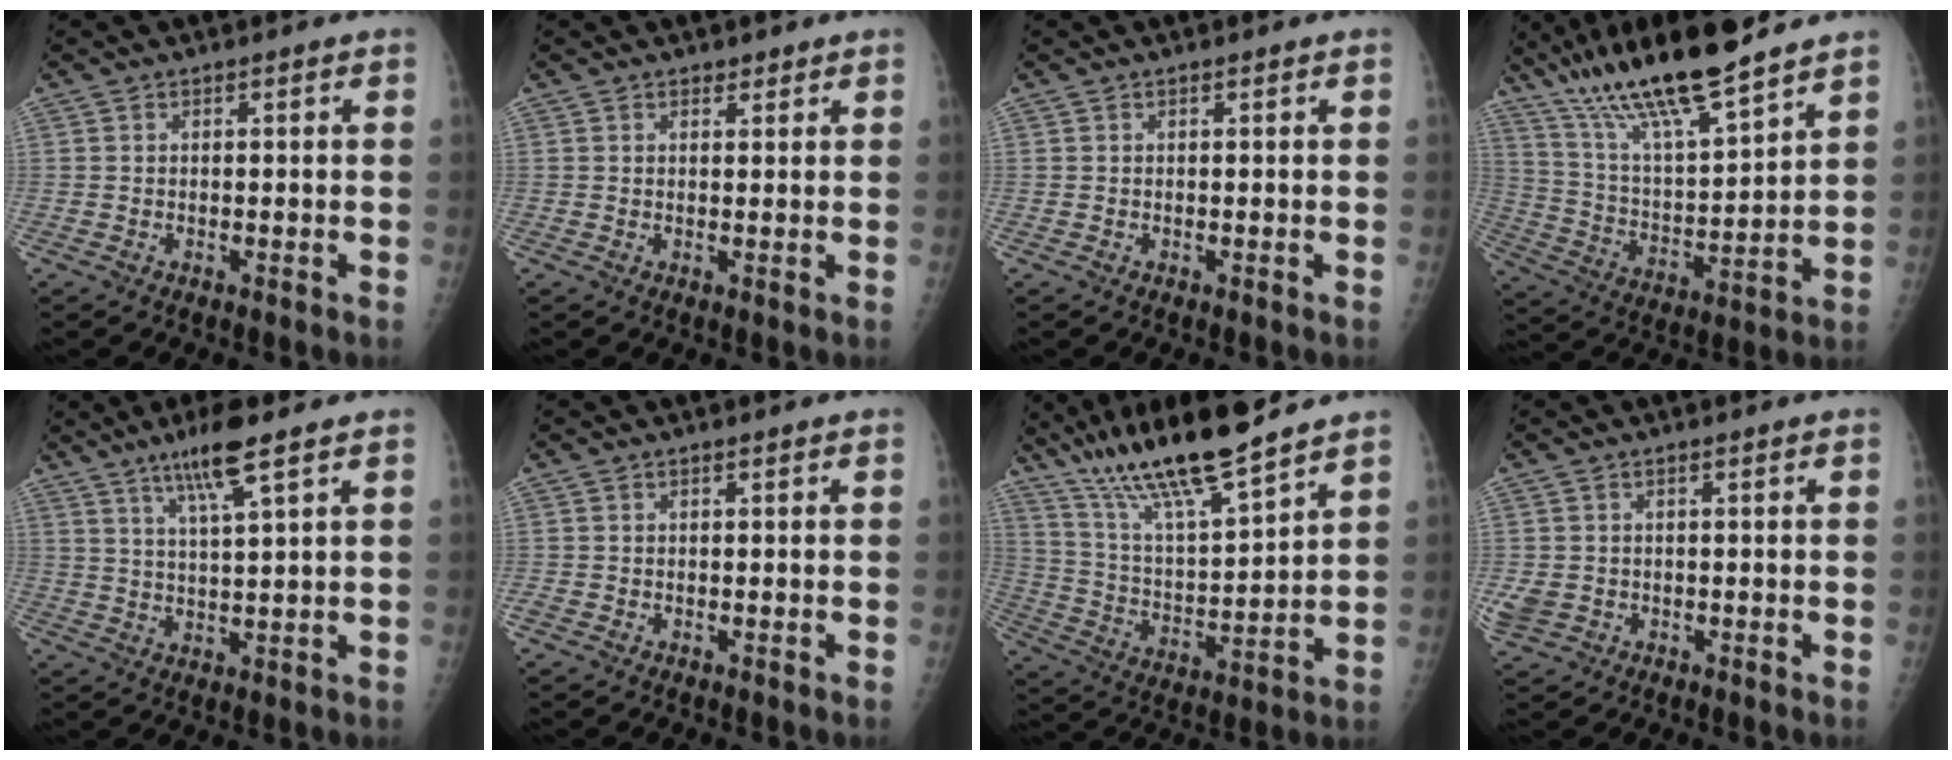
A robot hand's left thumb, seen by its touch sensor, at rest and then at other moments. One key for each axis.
{"total": 1.3, "fx": 1.1, "fy": 0.7, "fz": 0.4, "tx": 0.004, "ty": -0.007, "tz": 0.014}
{"total": 0.0}
{"total": 19.2, "fx": 14.8, "fy": 3.0, "fz": 11.9, "tx": -0.199, "ty": -0.063, "tz": 0.273}
{"total": 8.1, "fx": 5.0, "fy": 0.4, "fz": 6.3, "tx": -0.122, "ty": -0.023, "tz": 0.094}
{"total": 0.7, "fx": 0.0, "fy": 0.5, "fz": 0.5, "tx": -0.012, "ty": 0.001, "tz": 0.002}
{"total": 17.5, "fx": 14.0, "fy": 2.1, "fz": 10.4, "tx": -0.172, "ty": -0.068, "tz": 0.259}
{"total": 3.9, "fx": -0.6, "fy": 3.3, "fz": 1.9, "tx": -0.044, "ty": -0.002, "tz": -0.004}